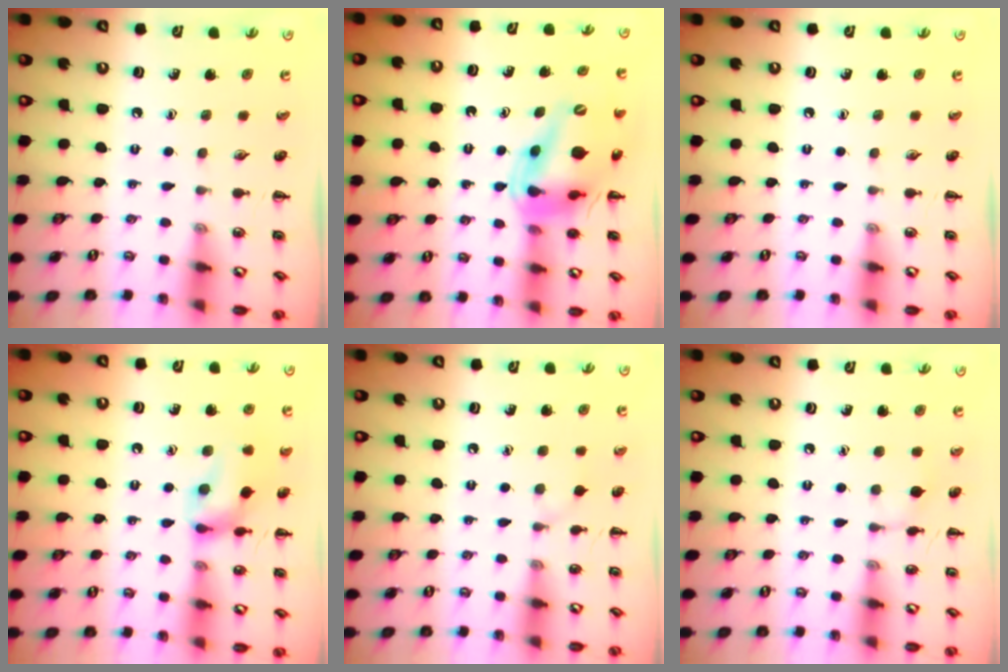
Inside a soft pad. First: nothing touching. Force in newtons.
{"total": 15.6, "press": 14.9, "slide": 4.5}
{"total": 0.0}
{"total": 12.9, "press": 12.9, "slide": 0.8}
{"total": 5.1, "press": 4.7, "slide": 2.0}
{"total": 6.5, "press": 6.2, "slide": 1.9}